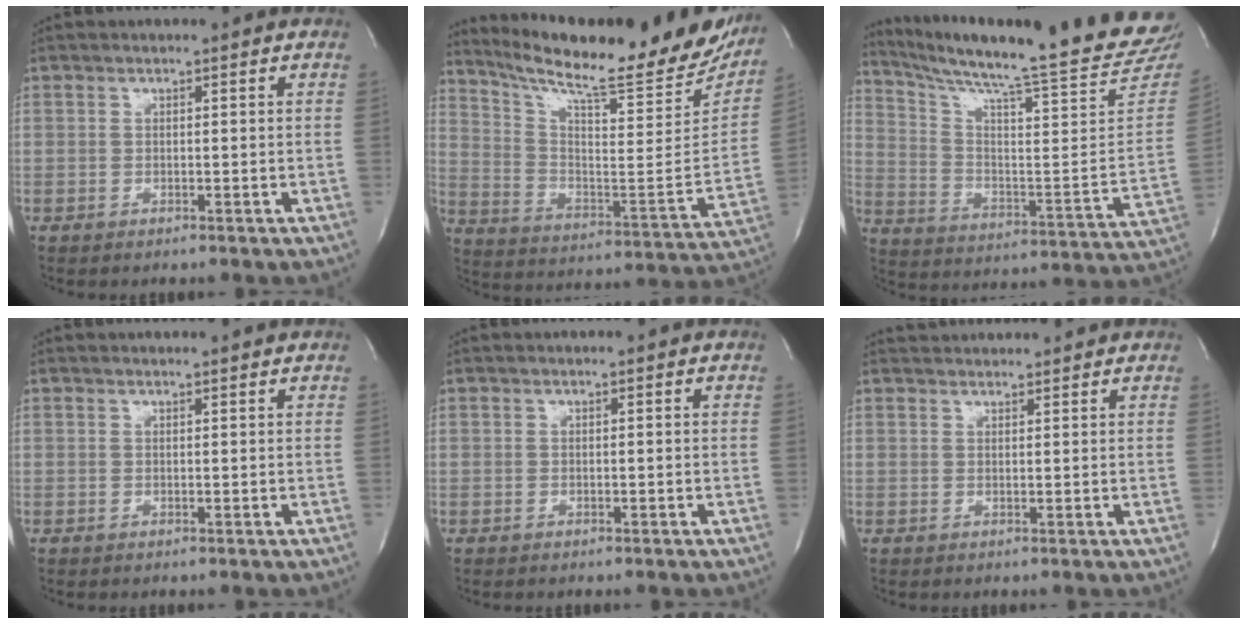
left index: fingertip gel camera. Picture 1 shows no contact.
{"total": 27.0, "force": [23.0, 3.4, 13.7], "torque": [-0.217, -0.066, 0.307]}
{"total": 24.5, "force": [22.3, -0.4, 10.1], "torque": [-0.163, -0.105, 0.309]}
{"total": 2.2, "force": [2.2, 0.1, 0.3], "torque": [-0.010, 0.004, 0.021]}
{"total": 0.0}
{"total": 5.4, "force": [5.3, 0.8, 0.8], "torque": [-0.012, 0.030, 0.071]}